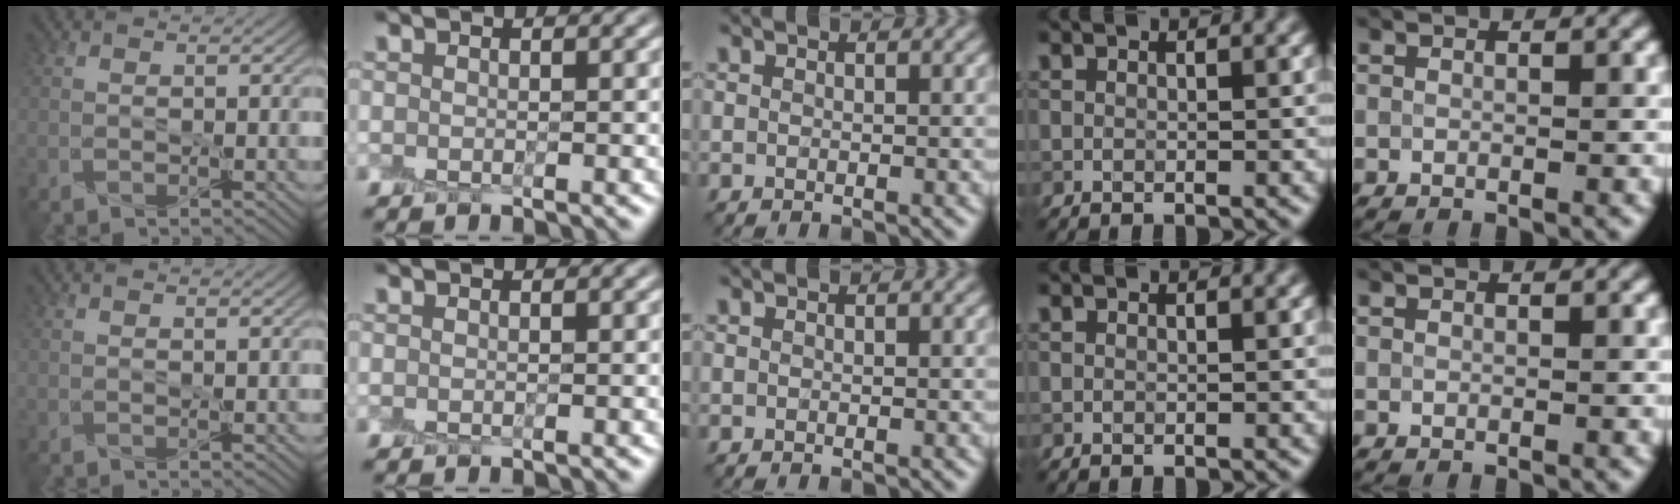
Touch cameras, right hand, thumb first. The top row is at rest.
{"thumb": {"total": 0.8, "force": [0.7, -0.1, 0.2], "torque": [-0.005, -0.001, 0.018]}}